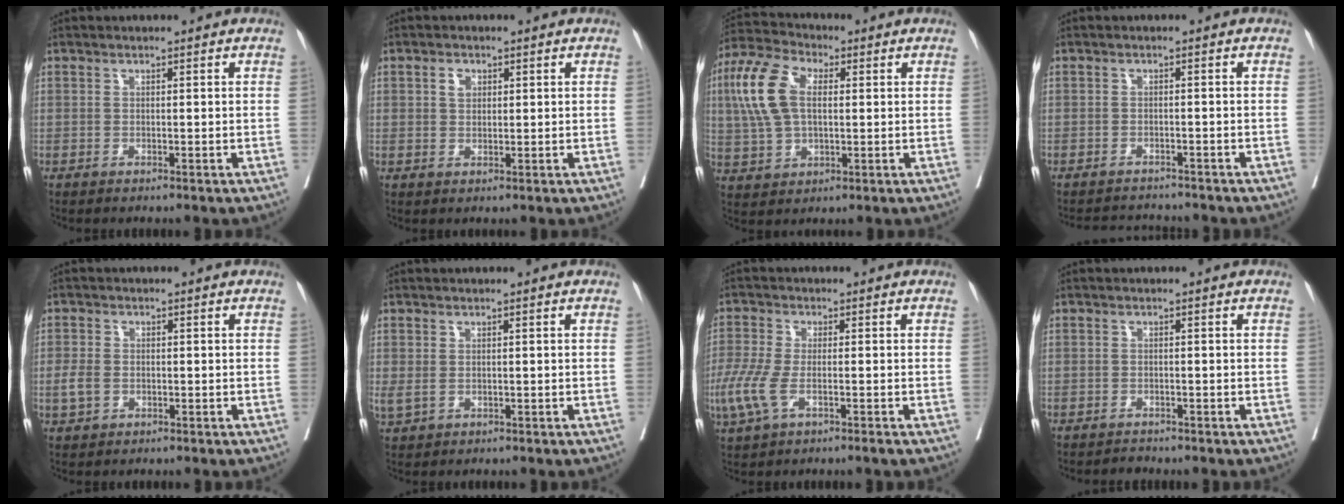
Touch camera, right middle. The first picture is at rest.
{"total": 2.0, "force": [0.8, 1.3, 1.3], "torque": [-0.021, 0.001, 0.013]}
{"total": 11.1, "force": [2.1, 5.8, 9.2], "torque": [-0.222, 0.023, 0.039]}
{"total": 4.7, "force": [-4.7, 0.0, 0.2], "torque": [0.005, -0.003, -0.070]}
{"total": 2.8, "force": [-0.5, 2.0, 1.9], "torque": [-0.047, 0.003, -0.007]}
{"total": 1.9, "force": [0.1, 1.2, 1.4], "torque": [-0.041, -0.002, 0.009]}
{"total": 6.2, "force": [-2.3, 1.7, 5.5], "torque": [-0.136, -0.016, -0.049]}
{"total": 0.9, "force": [-0.9, 0.1, -0.2], "torque": [0.005, -0.002, -0.012]}